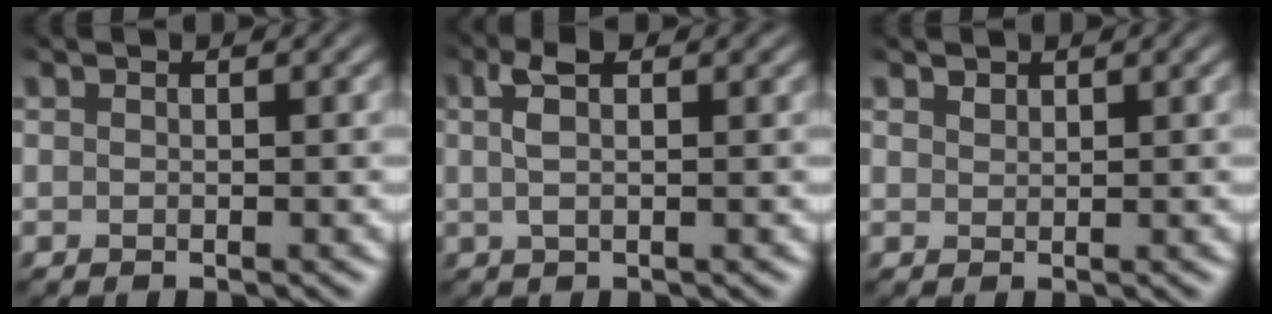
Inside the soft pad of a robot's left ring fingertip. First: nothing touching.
{"total": 3.0, "force": [1.3, 1.1, 2.5], "torque": [-0.047, 0.009, 0.018]}
{"total": 0.8, "force": [0.7, 0.4, 0.2], "torque": [-0.004, 0.000, 0.015]}